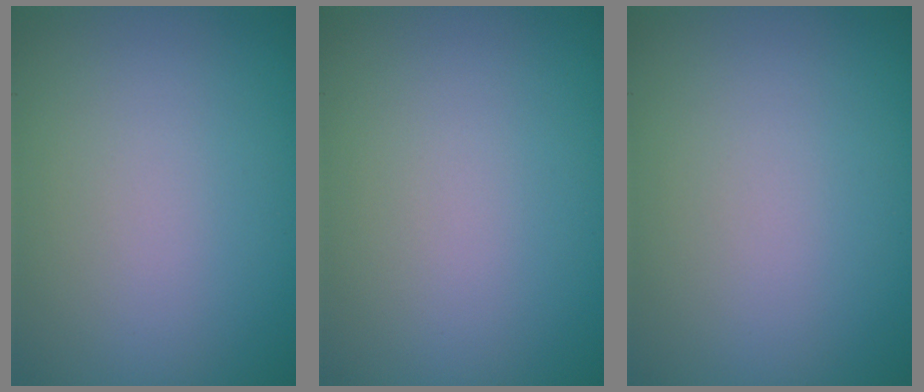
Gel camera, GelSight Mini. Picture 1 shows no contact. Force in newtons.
{"total": 0.0}
{"total": 0.0}